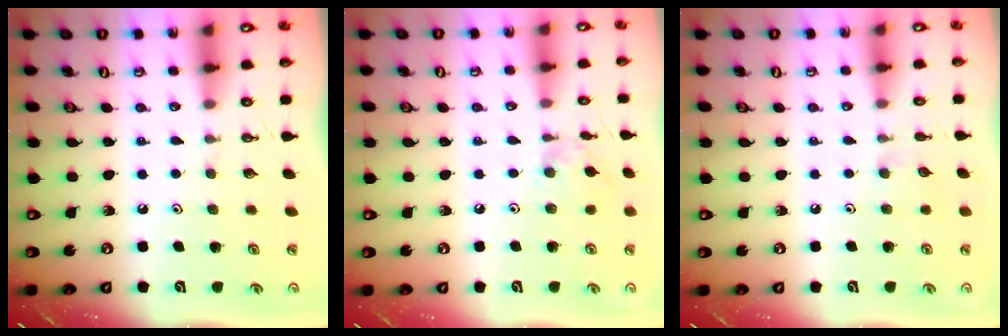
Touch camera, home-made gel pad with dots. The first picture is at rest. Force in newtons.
{"total": 6.0, "press": 6.0, "slide": 0.7}
{"total": 3.9, "press": 3.9, "slide": 0.6}